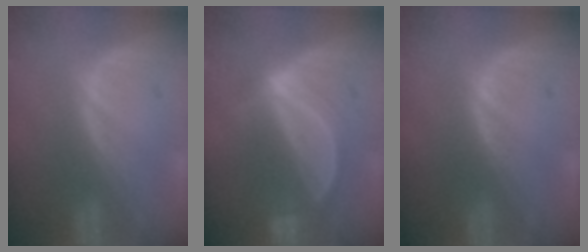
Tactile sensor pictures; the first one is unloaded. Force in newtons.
{"total": 5.1, "press": 4.8, "slide": 2.0}
{"total": 0.7, "press": 0.6, "slide": 0.3}